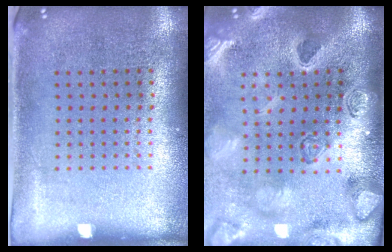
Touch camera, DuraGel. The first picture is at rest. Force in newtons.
{"total": 4.1, "press": 3.3, "slide": 2.5}